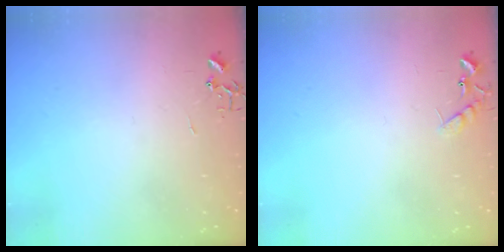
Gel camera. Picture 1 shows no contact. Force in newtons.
{"total": 7.6, "press": 7.6, "slide": 0.7}